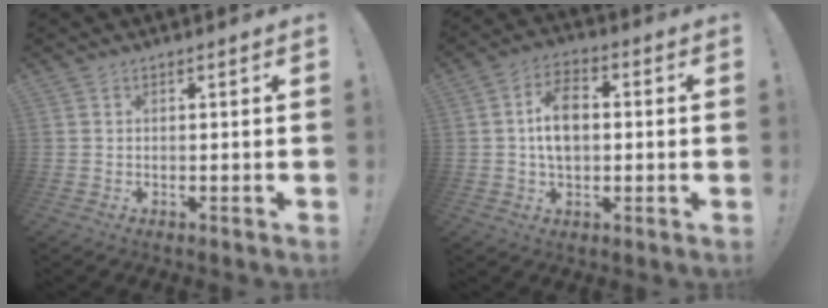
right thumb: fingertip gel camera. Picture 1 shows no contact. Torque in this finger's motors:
{"motor_torque": [0.02, 0.28, -0.13, 0.19, 0.31]}